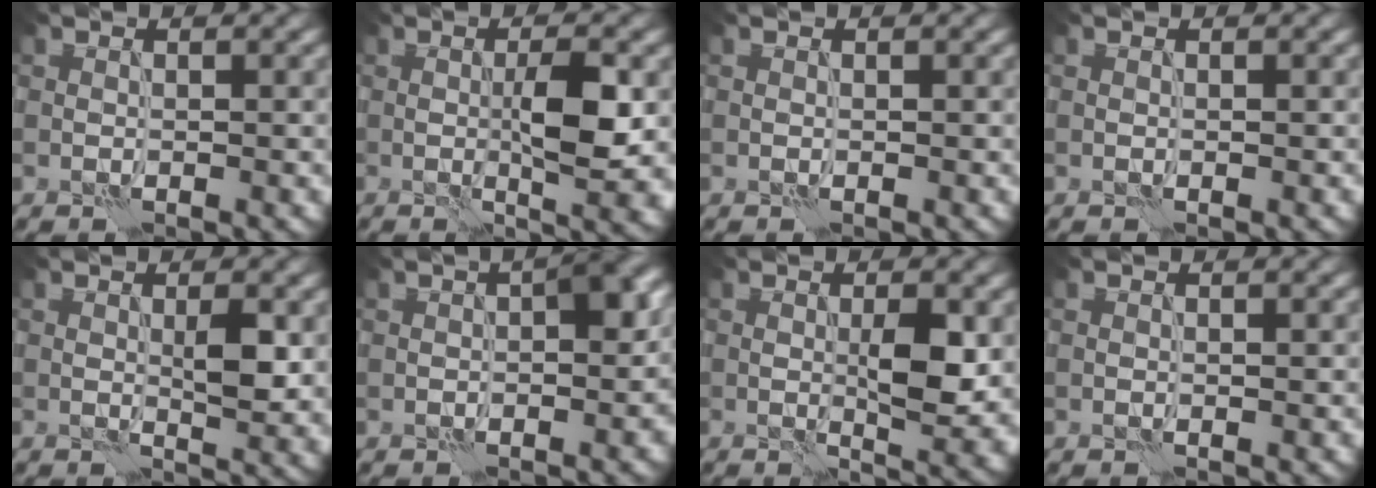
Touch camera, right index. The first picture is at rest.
{"total": 6.0, "force": [-0.2, 1.3, 5.9], "torque": [-0.098, -0.001, 0.001]}
{"total": 0.0}
{"total": 0.0}
{"total": 2.9, "force": [0.3, 0.7, 2.8], "torque": [-0.050, -0.003, 0.006]}
{"total": 4.0, "force": [-0.4, 1.6, 3.7], "torque": [-0.038, 0.016, -0.011]}
{"total": 4.7, "force": [0.0, 1.2, 4.5], "torque": [-0.077, -0.003, 0.003]}
{"total": 0.0}